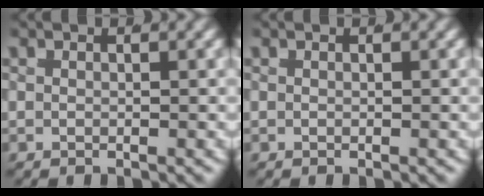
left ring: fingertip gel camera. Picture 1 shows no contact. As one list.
[{"total": 0.0}]